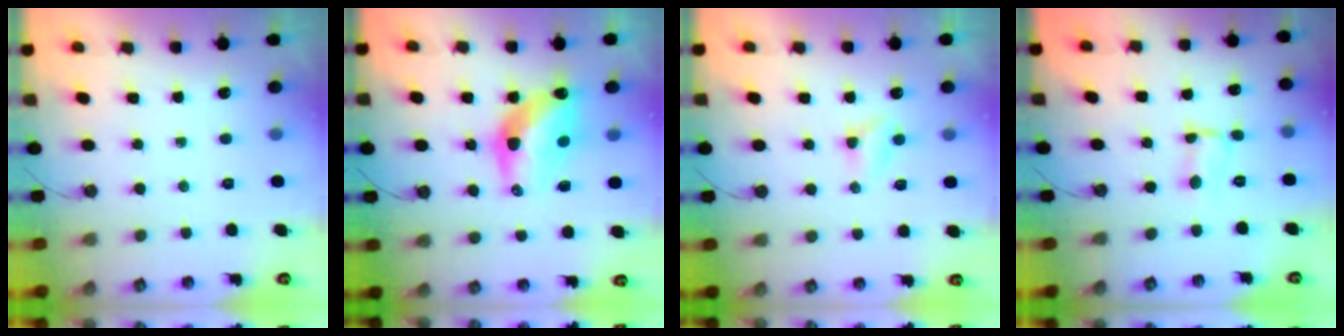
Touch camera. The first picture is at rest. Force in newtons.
{"total": 12.3, "press": 12.3, "slide": 1.0}
{"total": 2.9, "press": 2.9, "slide": 0.3}
{"total": 1.3, "press": 1.3, "slide": 0.5}